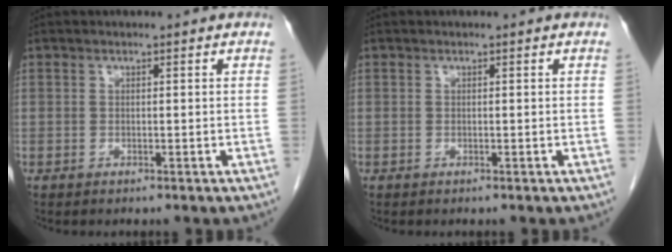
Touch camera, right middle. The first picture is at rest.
{"total": 0.0}